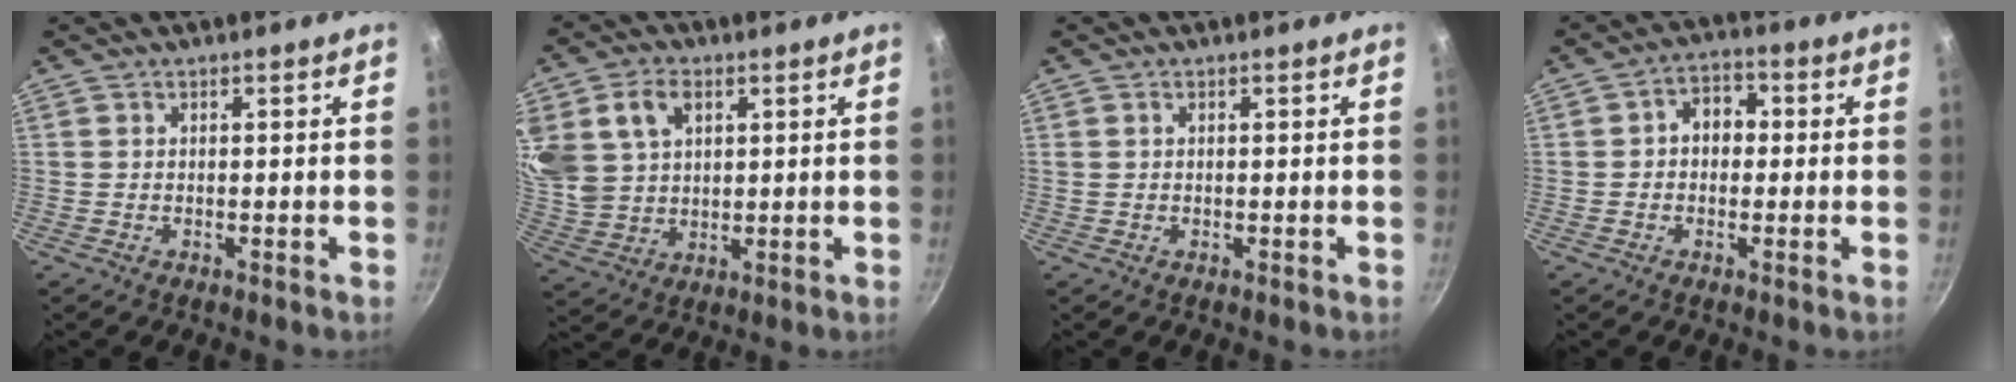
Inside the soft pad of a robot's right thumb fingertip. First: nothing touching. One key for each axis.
{"total": 15.2, "fx": 5.4, "fy": 11.1, "fz": 8.9, "tx": -0.176, "ty": -0.001, "tz": 0.114}
{"total": 0.7, "fx": 0.3, "fy": 0.5, "fz": 0.4, "tx": -0.007, "ty": 0.002, "tz": 0.005}
{"total": 5.8, "fx": 0.2, "fy": 4.5, "fz": 3.6, "tx": -0.018, "ty": 0.017, "tz": -0.007}